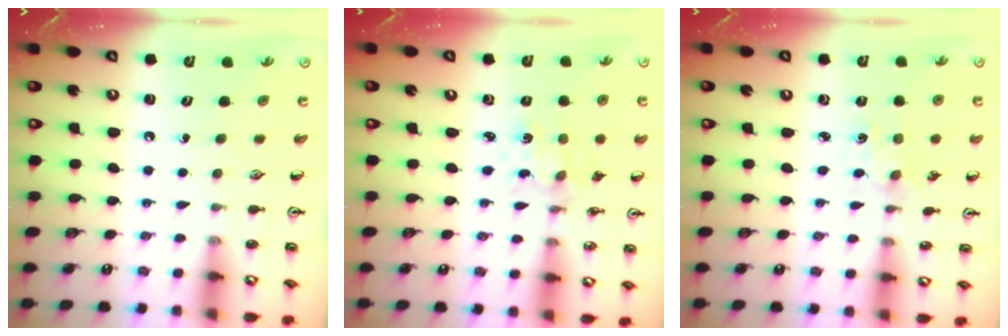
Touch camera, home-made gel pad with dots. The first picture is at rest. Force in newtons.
{"total": 1.2, "press": 1.2, "slide": 0.1}
{"total": 1.0, "press": 0.9, "slide": 0.2}